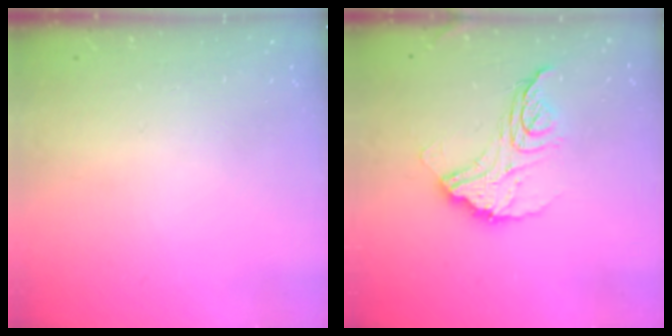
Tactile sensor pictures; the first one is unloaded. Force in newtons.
{"total": 13.8, "press": 13.8, "slide": 1.0}